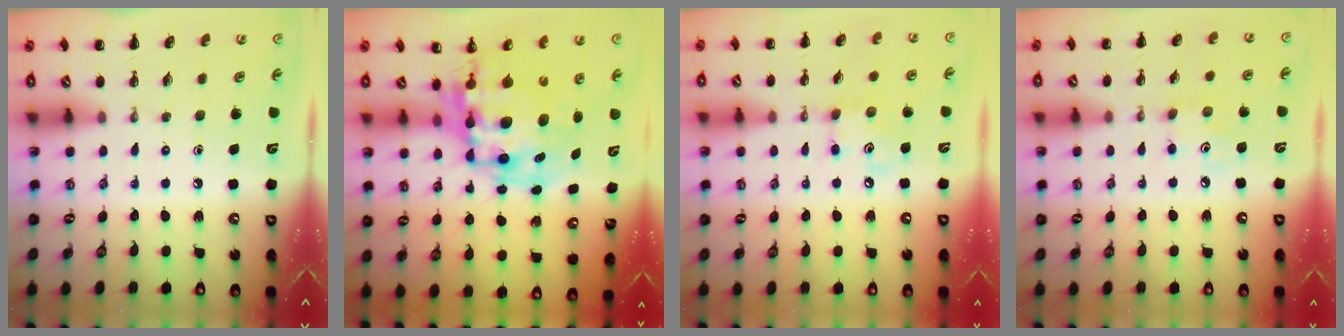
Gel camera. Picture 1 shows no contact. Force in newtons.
{"total": 12.1, "press": 11.8, "slide": 2.8}
{"total": 5.5, "press": 5.5, "slide": 0.4}
{"total": 3.4, "press": 3.3, "slide": 0.9}